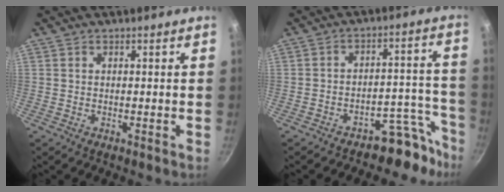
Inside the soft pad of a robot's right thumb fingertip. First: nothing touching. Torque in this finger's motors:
{"motor_torque": [1.21, -0.04, -0.21, -0.04, 0.08]}